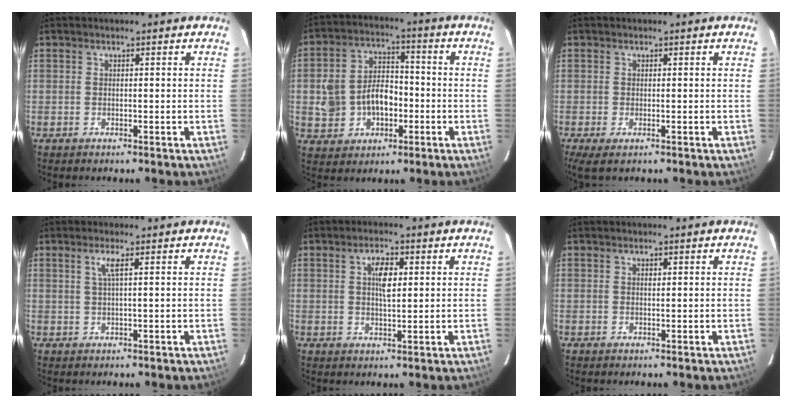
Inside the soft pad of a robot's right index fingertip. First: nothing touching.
{"total": 11.5, "force": [-2.2, 8.9, 7.0], "torque": [-0.159, 0.023, -0.023]}
{"total": 3.0, "force": [-1.2, 0.7, 2.6], "torque": [-0.052, -0.011, -0.017]}
{"total": 2.3, "force": [0.9, -0.3, 2.1], "torque": [-0.040, -0.003, 0.018]}
{"total": 4.6, "force": [1.3, 1.8, 4.0], "torque": [-0.069, 0.005, 0.024]}
{"total": 0.8, "force": [0.4, 0.3, 0.6], "torque": [-0.009, 0.001, 0.007]}